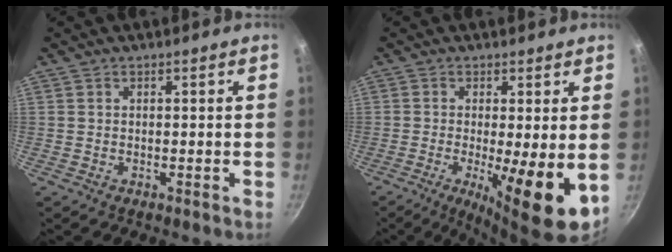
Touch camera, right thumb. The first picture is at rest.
{"total": 10.5, "force": [-1.6, 2.1, 10.2], "torque": [-0.159, -0.014, -0.019]}